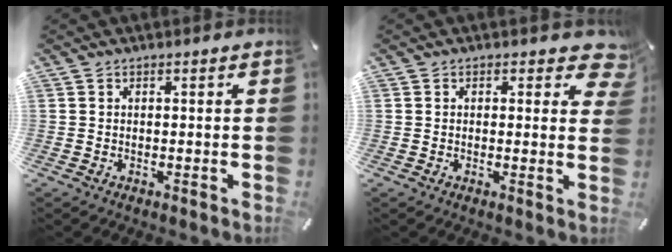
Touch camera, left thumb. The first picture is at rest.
{"total": 4.2, "force": [2.0, 2.6, 2.7], "torque": [-0.016, -0.007, 0.029]}